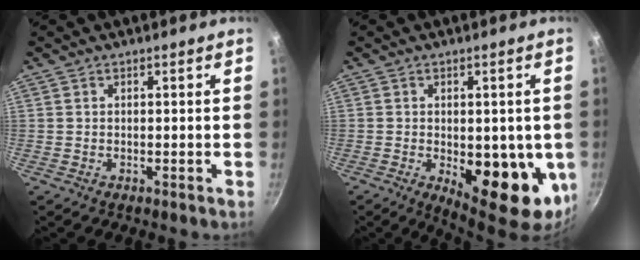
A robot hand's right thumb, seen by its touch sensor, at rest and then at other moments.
{"total": 16.2, "force": [-2.9, 7.5, 14.1], "torque": [-0.144, -0.024, -0.025]}